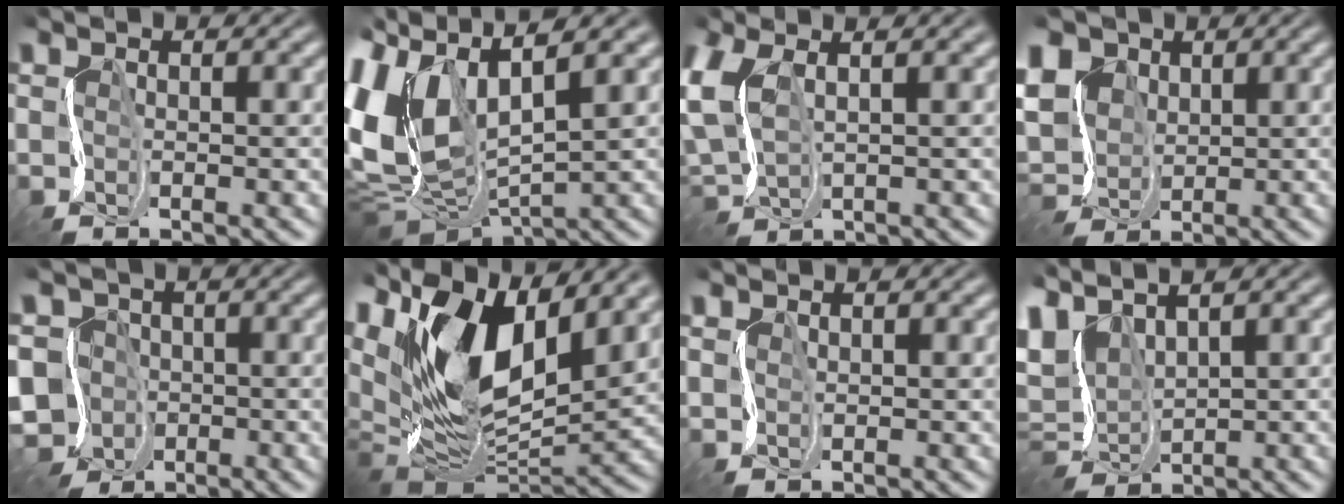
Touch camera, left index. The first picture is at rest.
{"total": 10.0, "force": [3.5, 5.4, 7.7], "torque": [-0.183, -0.006, 0.066]}
{"total": 7.1, "force": [2.0, 3.4, 5.9], "torque": [-0.158, 0.000, 0.039]}
{"total": 6.0, "force": [1.5, 4.9, 3.3], "torque": [-0.084, 0.013, 0.017]}
{"total": 9.2, "force": [-5.1, 7.0, 3.2], "torque": [-0.057, -0.025, -0.105]}
{"total": 13.4, "force": [3.9, 7.4, 10.5], "torque": [-0.194, -0.011, 0.068]}
{"total": 0.5, "force": [0.5, 0.1, 0.1], "torque": [-0.005, -0.003, 0.015]}
{"total": 6.4, "force": [1.3, 3.5, 5.2], "torque": [-0.117, -0.005, 0.024]}